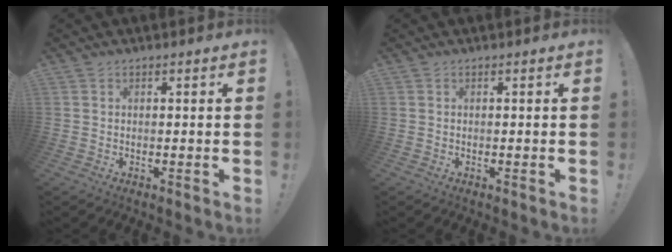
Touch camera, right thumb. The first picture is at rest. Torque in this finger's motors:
{"motor_torque": [0.00, 0.00, -0.01, 0.01, 0.00]}